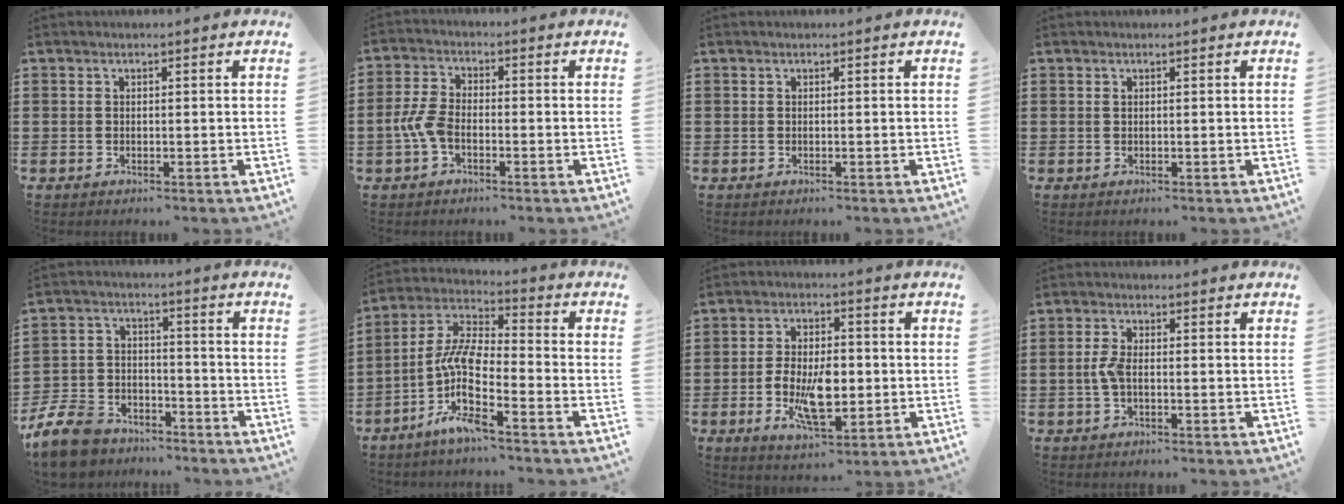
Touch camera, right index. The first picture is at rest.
{"total": 4.6, "force": [-1.6, 2.5, 3.5], "torque": [-0.096, -0.004, -0.039]}
{"total": 0.0}
{"total": 0.0}
{"total": 9.5, "force": [-8.4, 3.2, 3.0], "torque": [-0.078, 0.028, -0.169]}
{"total": 9.1, "force": [-4.5, 2.2, 7.6], "torque": [-0.188, -0.030, -0.099]}
{"total": 8.7, "force": [-1.6, 4.1, 7.5], "torque": [-0.137, -0.006, -0.033]}
{"total": 2.9, "force": [-0.6, 1.1, 2.6], "torque": [-0.064, -0.002, -0.016]}